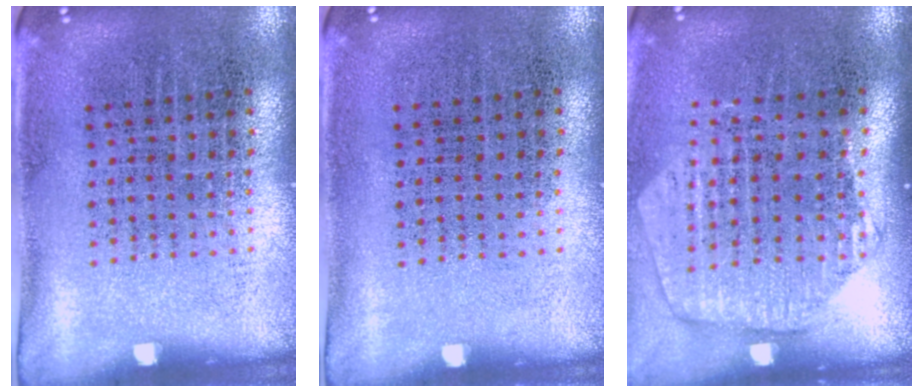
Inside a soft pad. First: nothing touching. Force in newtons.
{"total": 0.0}
{"total": 1.8, "press": 1.6, "slide": 0.9}